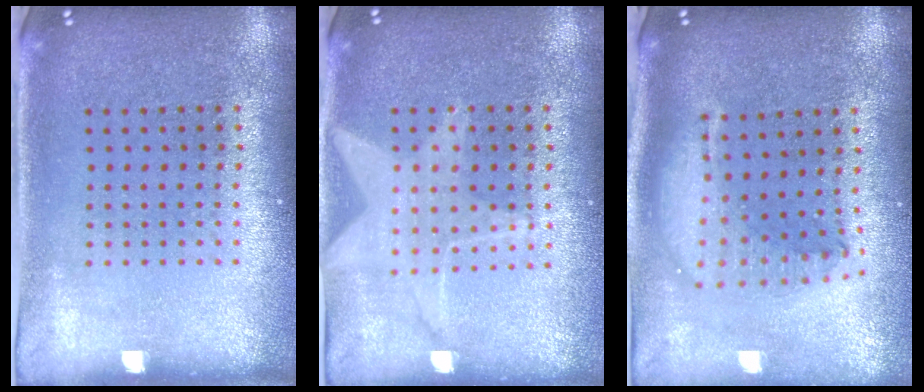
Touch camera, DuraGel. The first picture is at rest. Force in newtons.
{"total": 1.4, "press": 1.4, "slide": 0.1}
{"total": 2.1, "press": 1.7, "slide": 1.3}